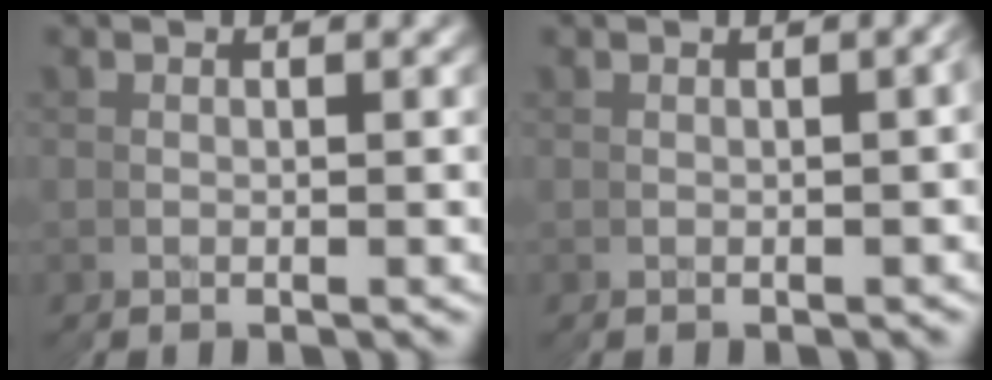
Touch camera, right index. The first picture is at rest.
{"total": 0.0}